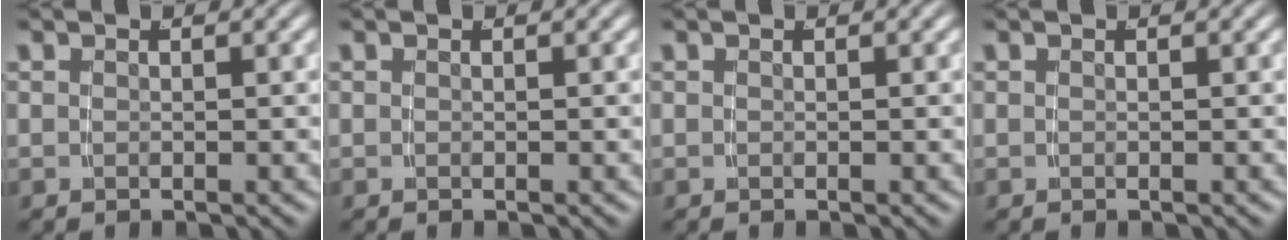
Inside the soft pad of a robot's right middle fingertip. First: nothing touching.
{"total": 0.0}
{"total": 0.0}
{"total": 0.0}